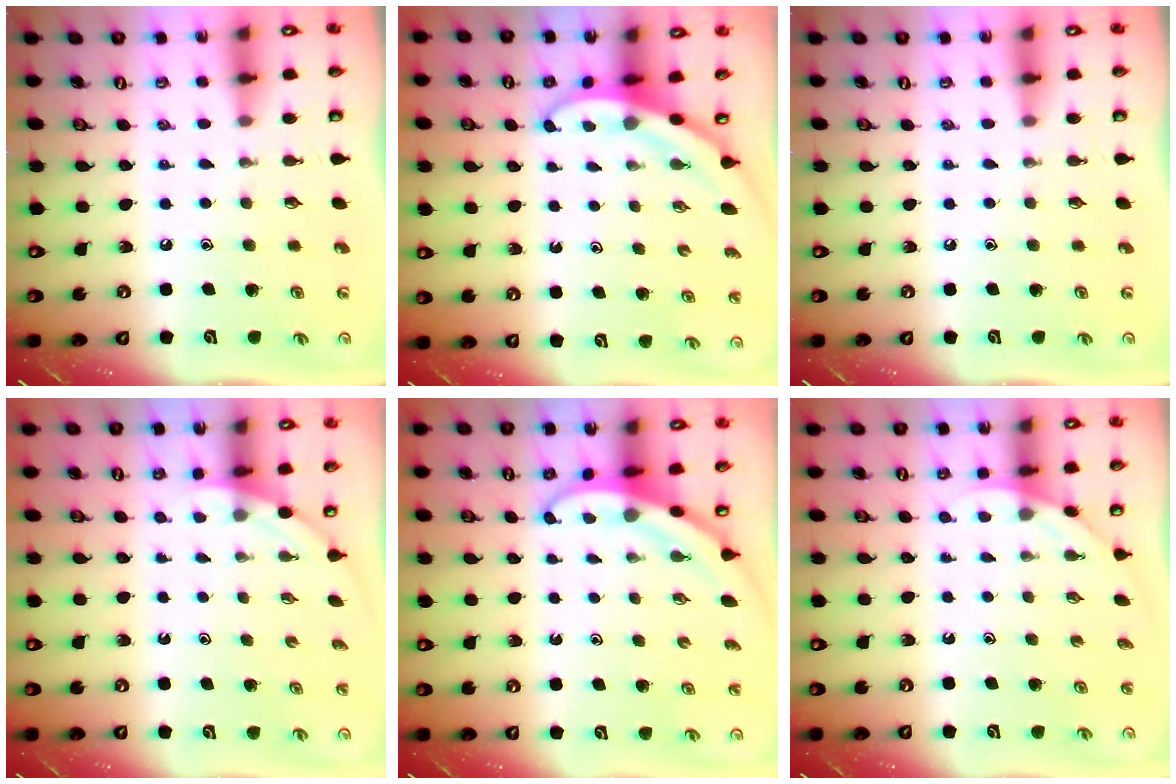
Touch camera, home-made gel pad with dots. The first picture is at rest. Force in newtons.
{"total": 3.3, "press": 3.3, "slide": 0.2}
{"total": 0.0}
{"total": 1.7, "press": 1.7, "slide": 0.0}
{"total": 3.2, "press": 3.2, "slide": 0.1}
{"total": 2.0, "press": 2.0, "slide": 0.0}